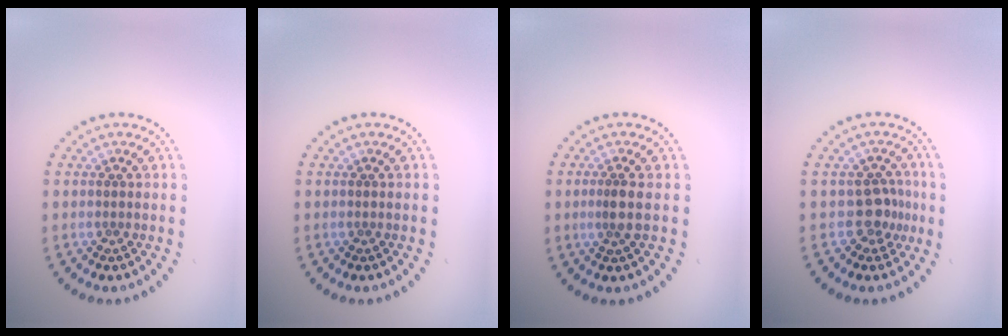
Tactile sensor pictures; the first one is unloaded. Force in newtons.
{"total": 0.0}
{"total": 1.8, "press": 1.5, "slide": 1.0}
{"total": 2.3, "press": 1.8, "slide": 1.4}